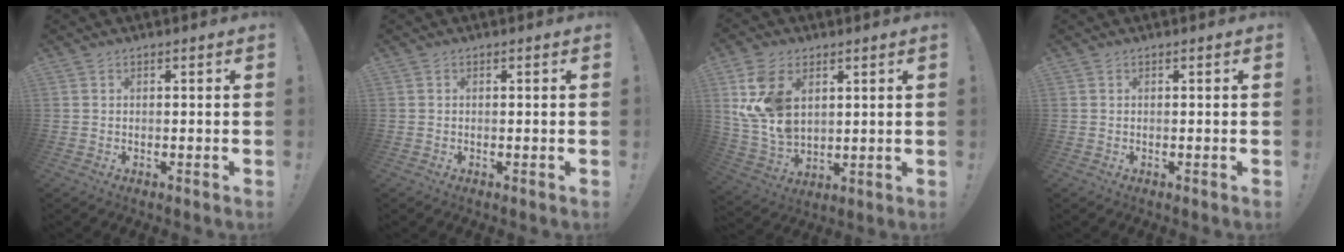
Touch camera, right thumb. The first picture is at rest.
{"total": 0.0}
{"total": 14.2, "force": [5.1, 9.7, 9.0], "torque": [-0.180, -0.030, 0.099]}
{"total": 0.0}